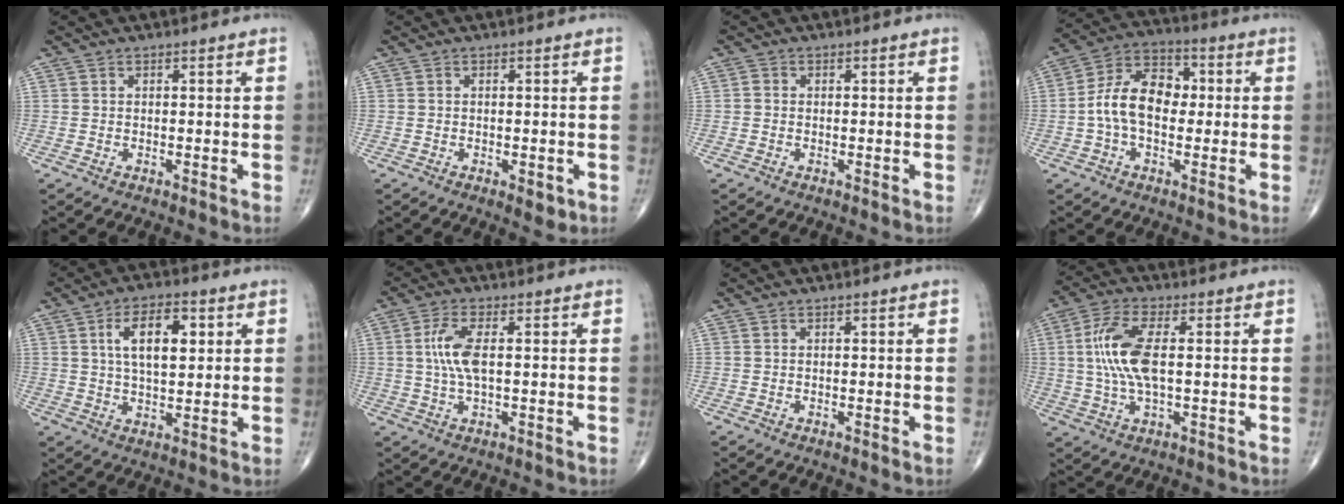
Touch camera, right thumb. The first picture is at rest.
{"total": 2.4, "force": [-0.8, 1.2, 1.9], "torque": [-0.019, -0.003, -0.006]}
{"total": 0.8, "force": [-0.2, 0.6, 0.4], "torque": [-0.005, 0.001, -0.007]}
{"total": 11.6, "force": [-0.4, 7.5, 8.8], "torque": [-0.151, 0.036, -0.019]}
{"total": 9.7, "force": [2.7, 4.7, 8.0], "torque": [-0.120, -0.002, 0.045]}
{"total": 6.2, "force": [0.7, 2.1, 5.8], "torque": [-0.139, 0.003, 0.011]}
{"total": 0.0}
{"total": 10.5, "force": [0.9, 3.9, 9.7], "torque": [-0.222, 0.007, 0.017]}